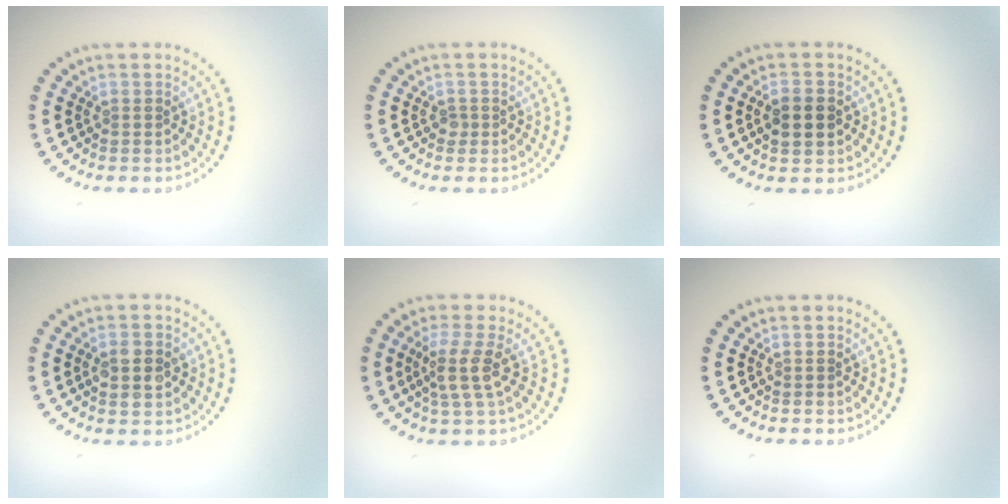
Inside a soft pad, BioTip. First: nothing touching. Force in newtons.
{"total": 0.6, "press": 0.5, "slide": 0.4}
{"total": 2.7, "press": 2.7, "slide": 0.2}
{"total": 2.8, "press": 2.8, "slide": 0.2}
{"total": 2.9, "press": 2.4, "slide": 1.7}
{"total": 0.0}